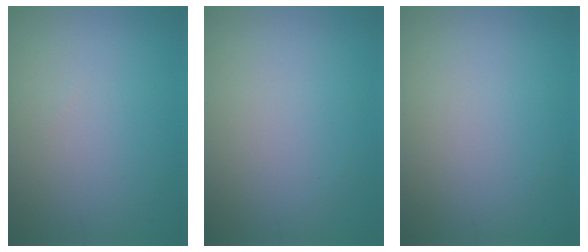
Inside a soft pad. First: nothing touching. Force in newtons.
{"total": 0.0}
{"total": 0.0}